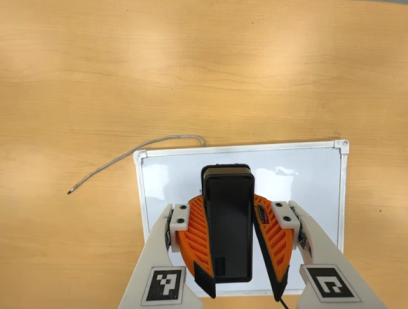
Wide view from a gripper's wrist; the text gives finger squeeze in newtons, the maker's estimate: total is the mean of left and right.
{"total": 10.7, "left": 9.9, "right": 11.5}